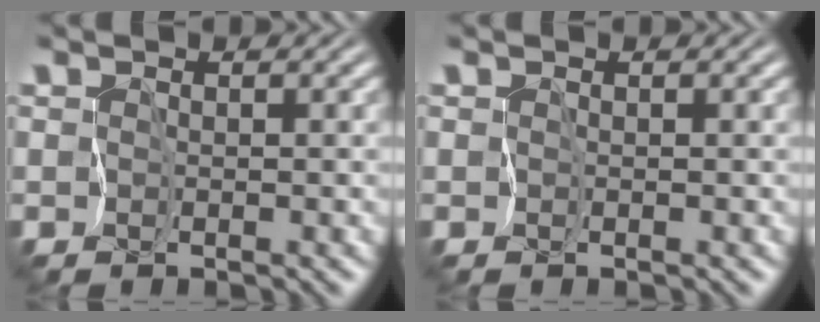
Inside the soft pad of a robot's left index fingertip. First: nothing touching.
{"total": 0.0}